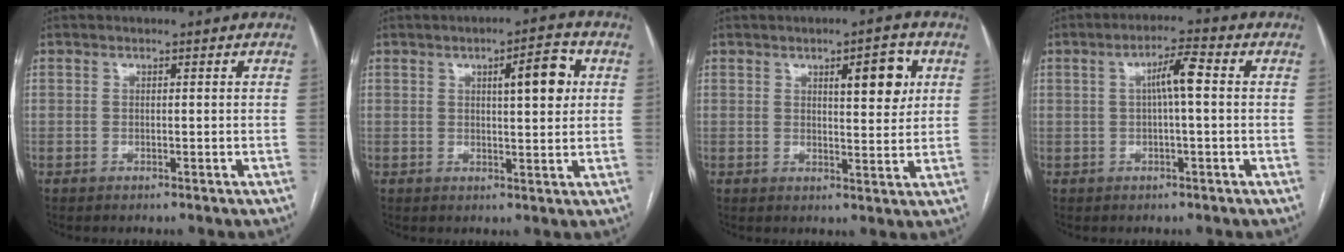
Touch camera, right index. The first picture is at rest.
{"total": 6.5, "force": [1.9, 1.4, 6.1], "torque": [-0.086, 0.007, 0.026]}
{"total": 6.5, "force": [2.5, 1.8, 5.7], "torque": [-0.078, 0.001, 0.034]}
{"total": 4.8, "force": [0.5, 0.4, 4.8], "torque": [-0.084, 0.013, 0.007]}